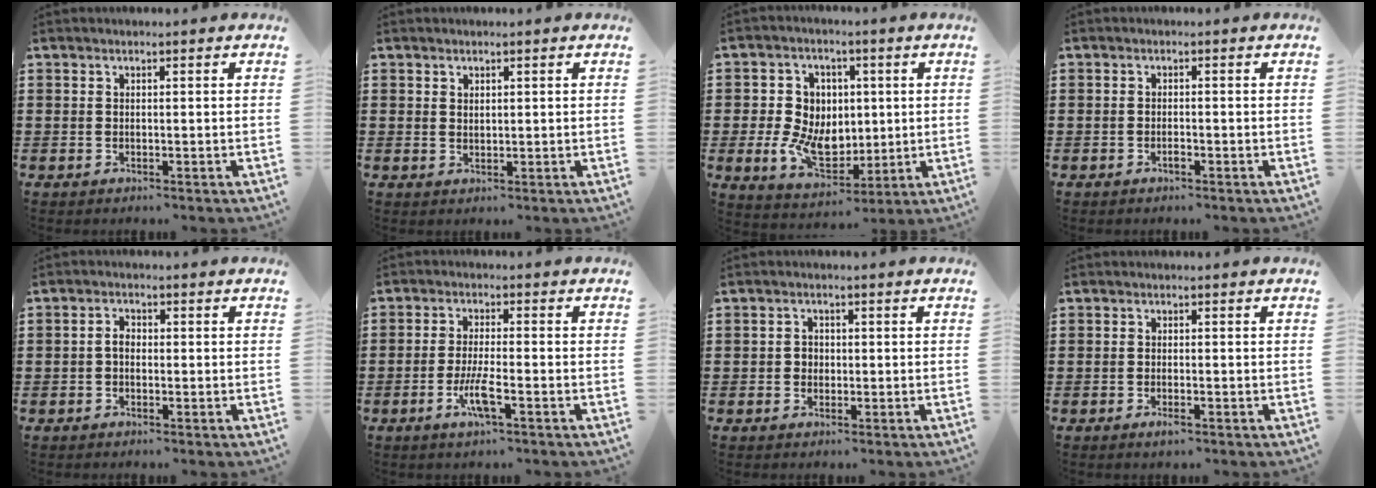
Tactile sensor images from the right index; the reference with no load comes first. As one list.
[{"total": 1.1, "force": [1.0, 0.4, 0.0], "torque": [0.000, 0.003, 0.019]}, {"total": 8.8, "force": [-0.3, 7.0, 5.4], "torque": [-0.127, 0.015, -0.007]}, {"total": 1.1, "force": [-0.7, 0.2, 0.9], "torque": [-0.019, -0.007, -0.010]}, {"total": 1.8, "force": [-0.3, 1.1, 1.3], "torque": [-0.033, 0.001, -0.008]}, {"total": 4.9, "force": [-2.2, 0.6, 4.4], "torque": [-0.094, -0.014, -0.042]}, {"total": 1.3, "force": [-0.1, 1.3, 0.3], "torque": [-0.009, 0.005, -0.004]}, {"total": 1.1, "force": [-0.6, 0.1, 1.0], "torque": [-0.019, -0.007, -0.009]}]